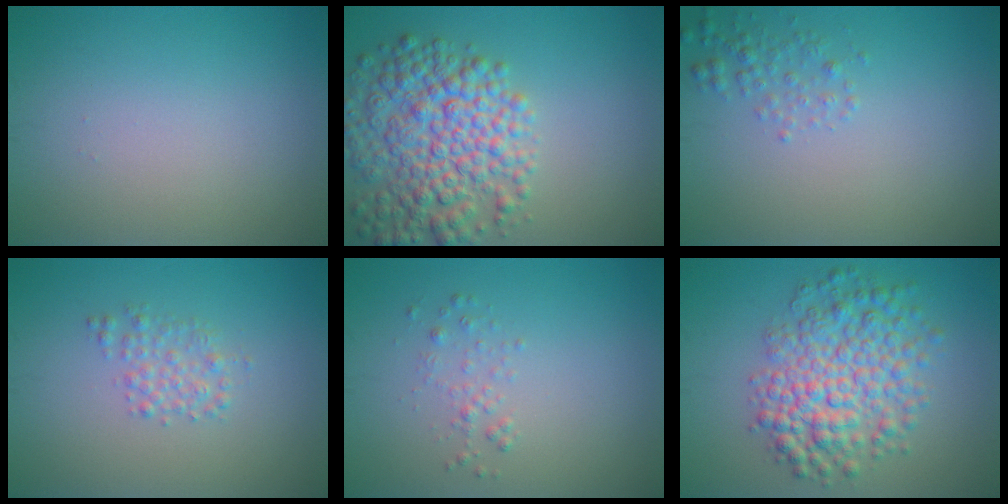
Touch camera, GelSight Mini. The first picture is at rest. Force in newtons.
{"total": 8.0, "press": 8.0, "slide": 0.3}
{"total": 1.6, "press": 1.6, "slide": 0.1}
{"total": 1.8, "press": 1.8, "slide": 0.0}
{"total": 1.0, "press": 1.0, "slide": 0.1}
{"total": 7.0, "press": 7.0, "slide": 0.2}